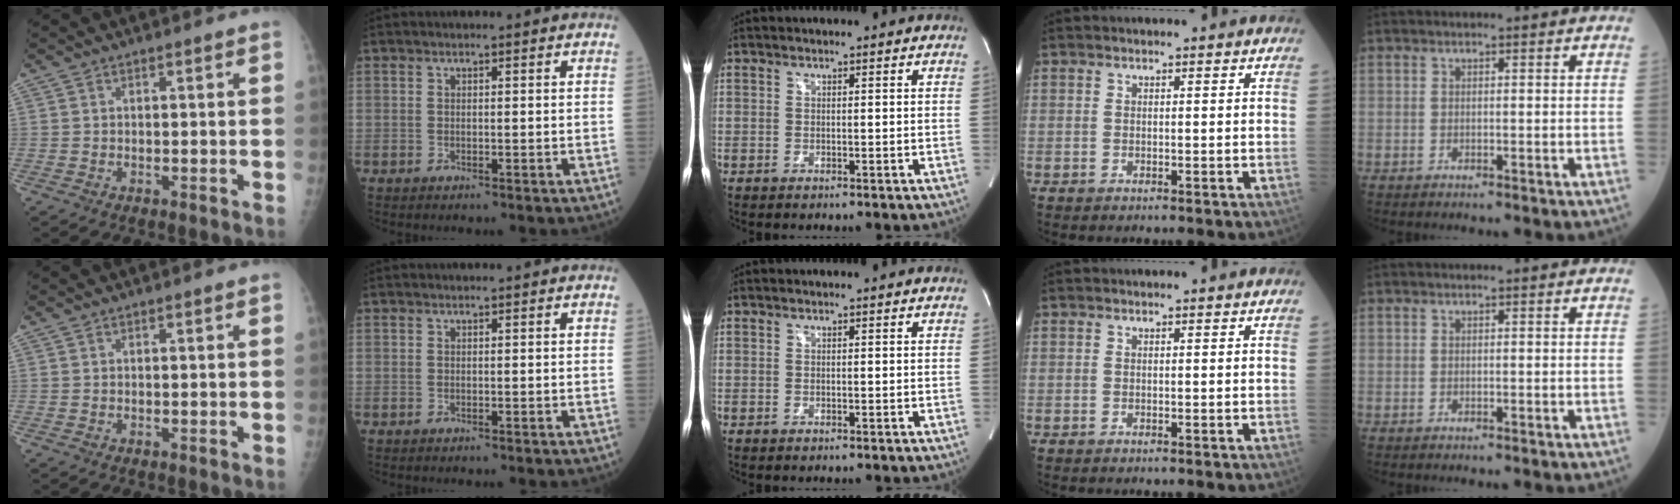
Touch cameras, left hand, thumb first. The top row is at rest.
{}